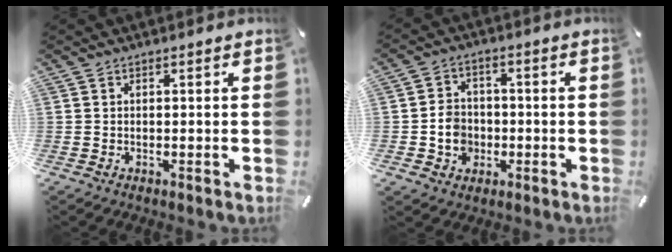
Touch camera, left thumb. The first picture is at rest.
{"total": 6.9, "force": [-1.5, 6.2, 2.6], "torque": [-0.048, 0.009, -0.028]}